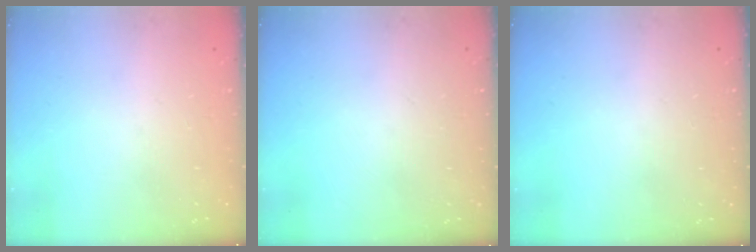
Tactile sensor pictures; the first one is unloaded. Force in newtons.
{"total": 0.0}
{"total": 0.0}